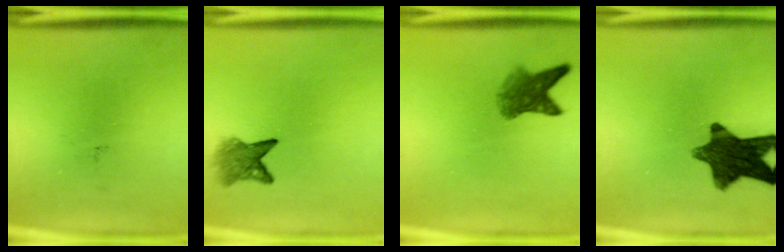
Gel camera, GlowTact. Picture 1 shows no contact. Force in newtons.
{"total": 3.9}
{"total": 4.9}
{"total": 11.8}